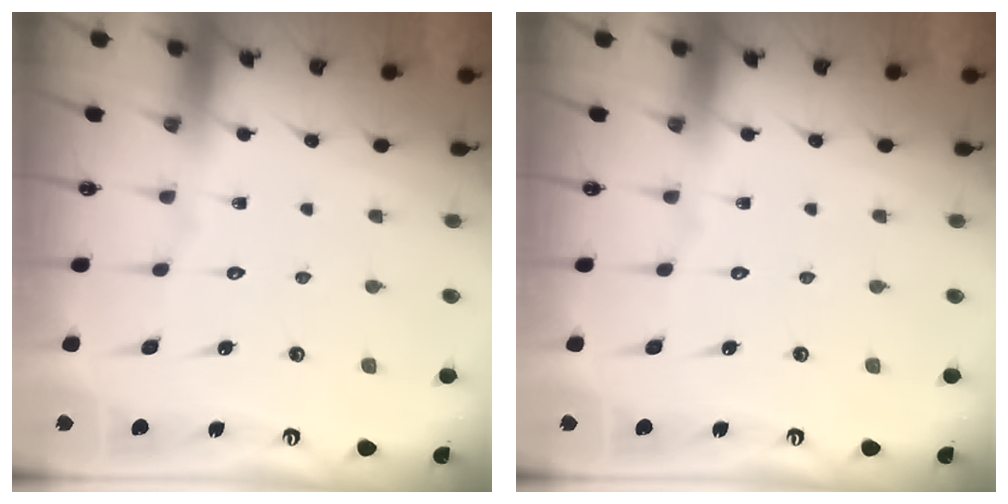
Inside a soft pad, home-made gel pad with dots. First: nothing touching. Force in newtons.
{"total": 0.0}